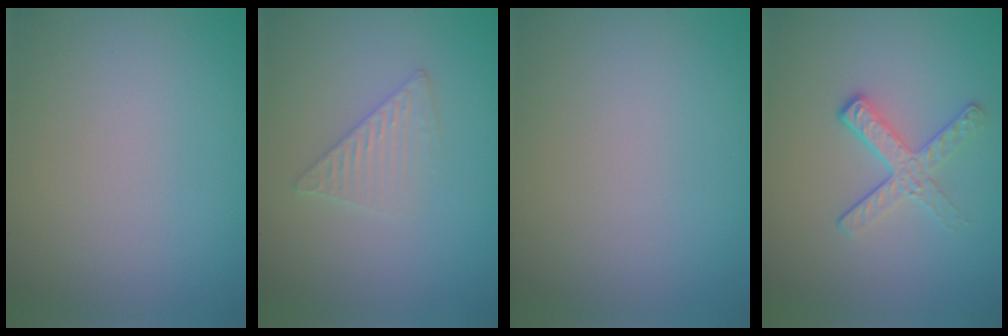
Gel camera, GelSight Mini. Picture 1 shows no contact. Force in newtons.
{"total": 2.0, "press": 2.0, "slide": 0.2}
{"total": 0.0}
{"total": 2.4, "press": 1.7, "slide": 1.7}